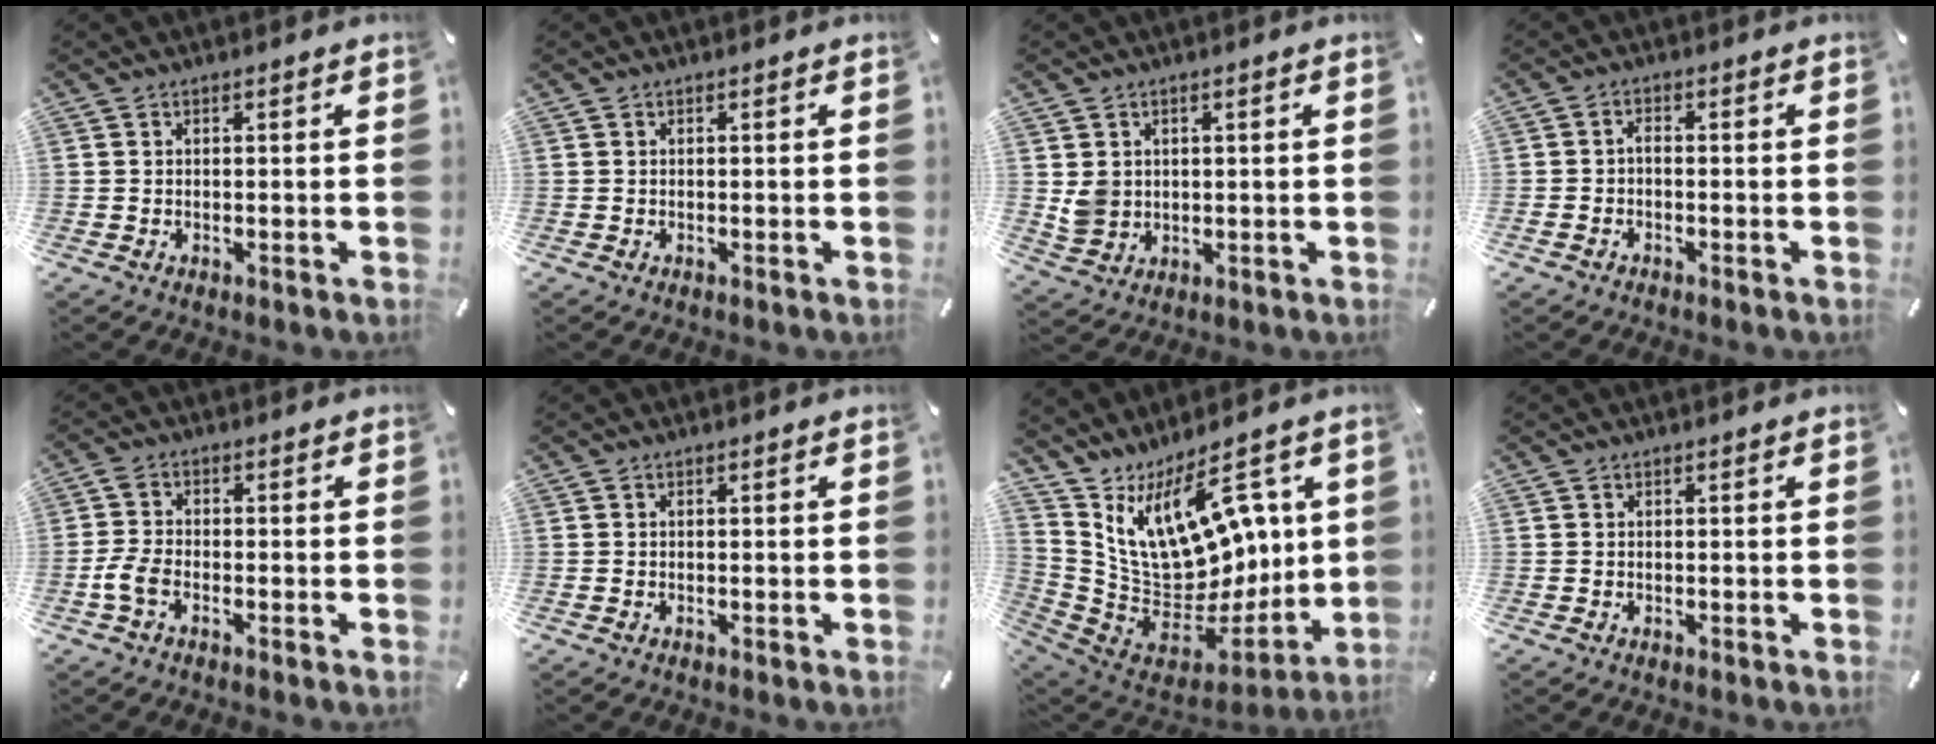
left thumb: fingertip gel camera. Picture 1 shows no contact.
{"total": 0.0}
{"total": 4.6, "force": [1.3, 4.2, 1.2], "torque": [-0.014, 0.003, 0.025]}
{"total": 1.5, "force": [-1.0, 0.5, 1.0], "torque": [-0.020, 0.005, -0.020]}
{"total": 4.4, "force": [-2.0, 2.4, 3.1], "torque": [-0.076, 0.001, -0.041]}
{"total": 0.0}
{"total": 20.3, "force": [8.6, 11.3, 14.5], "torque": [-0.262, -0.080, 0.161]}
{"total": 0.0}